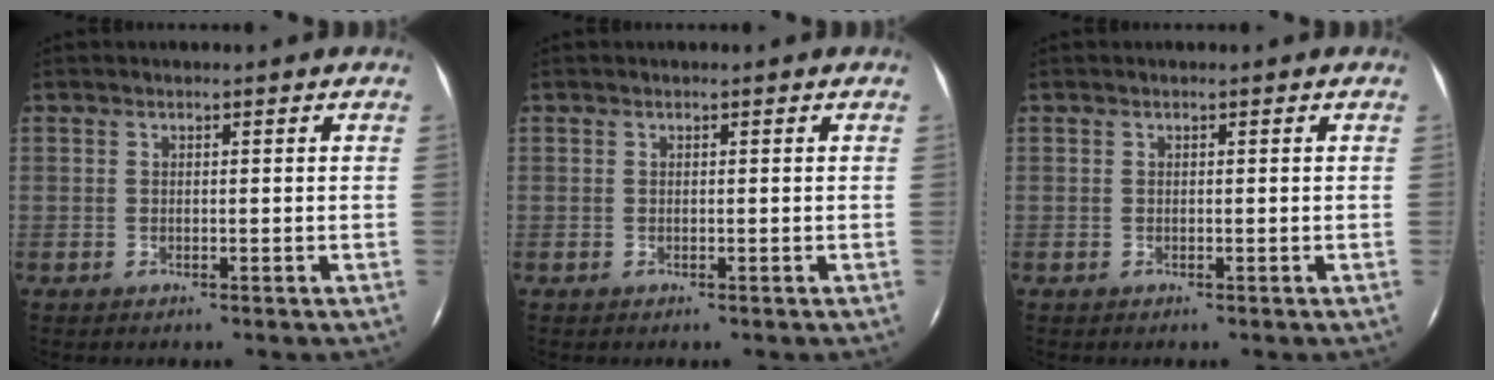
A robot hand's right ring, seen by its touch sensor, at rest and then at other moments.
{"total": 0.0}
{"total": 0.0}